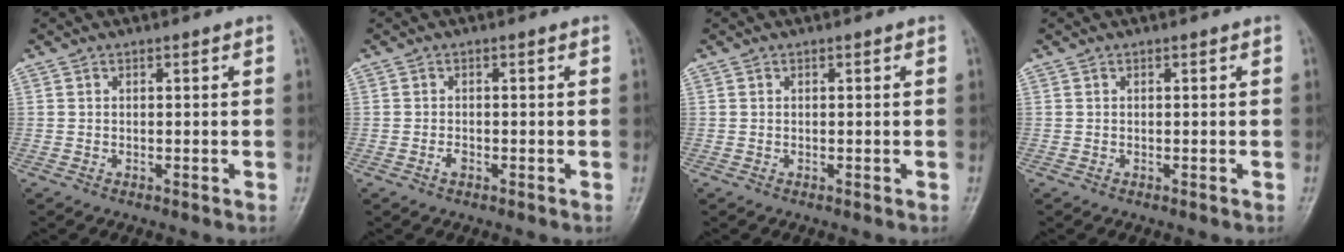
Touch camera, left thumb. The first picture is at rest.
{"total": 1.2, "force": [-0.6, 0.7, 0.8], "torque": [-0.015, 0.003, -0.012]}
{"total": 0.0}
{"total": 0.0}